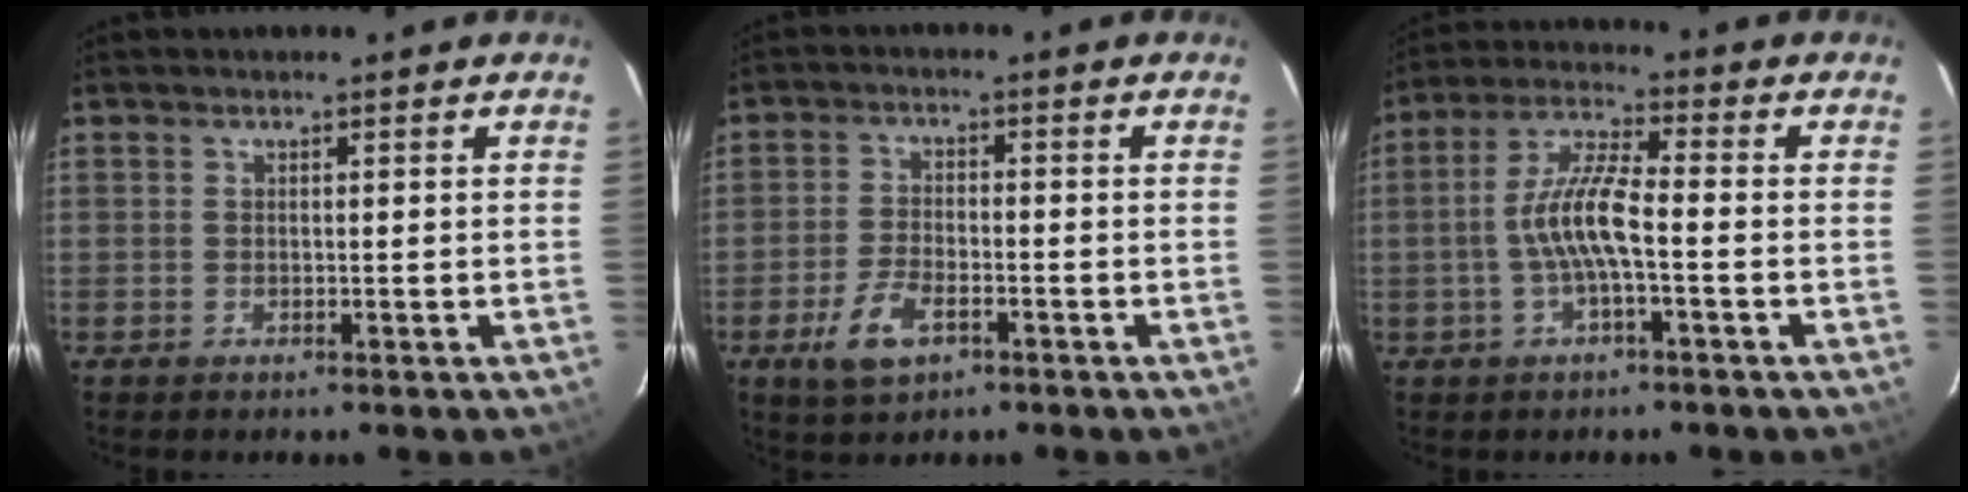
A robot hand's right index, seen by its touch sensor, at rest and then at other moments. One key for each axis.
{"total": 7.0, "fx": -3.6, "fy": 3.4, "fz": 5.0, "tx": -0.117, "ty": -0.005, "tz": -0.064}
{"total": 8.4, "fx": -1.8, "fy": 1.6, "fz": 8.1, "tx": -0.171, "ty": 0.010, "tz": -0.035}